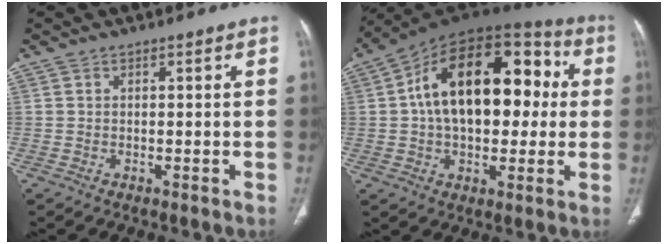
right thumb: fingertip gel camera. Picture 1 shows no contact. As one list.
[{"total": 23.7, "force": [2.8, 13.9, 19.0], "torque": [-0.275, 0.041, 0.035]}]